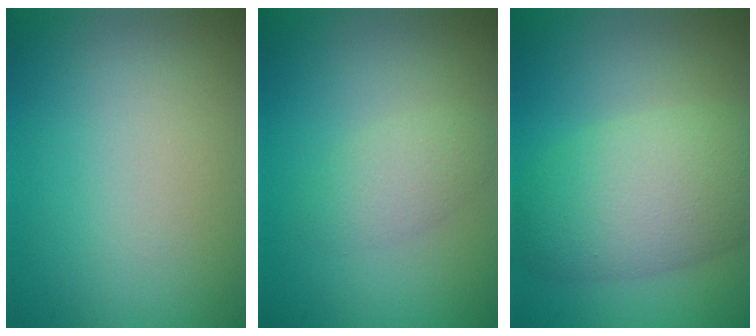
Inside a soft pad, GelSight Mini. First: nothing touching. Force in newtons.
{"total": 2.0, "press": 2.0, "slide": 0.1}
{"total": 7.0, "press": 7.0, "slide": 0.4}